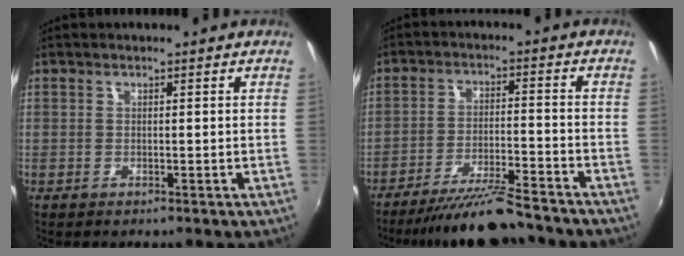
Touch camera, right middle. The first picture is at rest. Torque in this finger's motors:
{"motor_torque": [1.07, -1.07, 0.16, 0.06]}